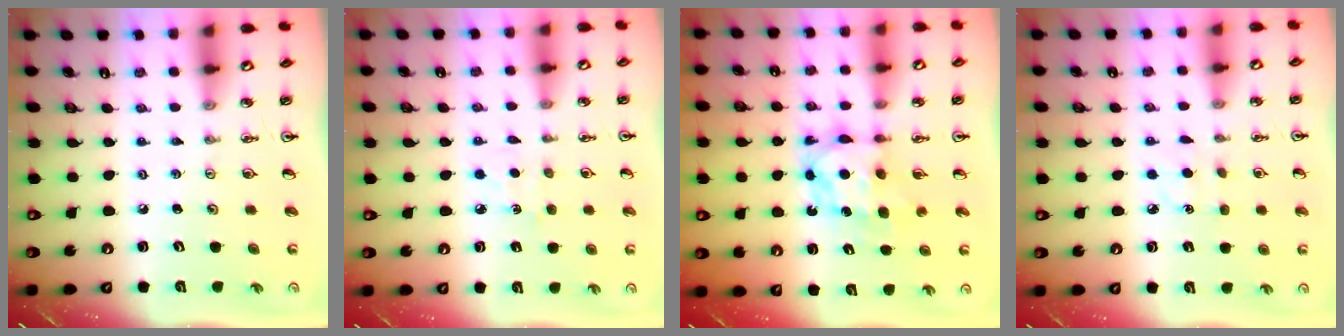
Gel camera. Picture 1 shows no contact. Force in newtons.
{"total": 4.2, "press": 4.2, "slide": 0.5}
{"total": 7.1, "press": 7.0, "slide": 0.5}
{"total": 4.0, "press": 4.0, "slide": 0.4}